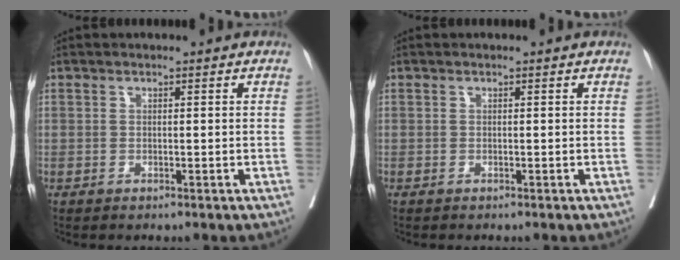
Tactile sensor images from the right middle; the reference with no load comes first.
{"total": 0.0}